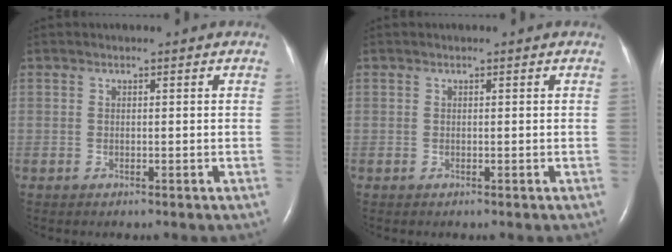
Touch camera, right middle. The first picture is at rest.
{"total": 0.0}